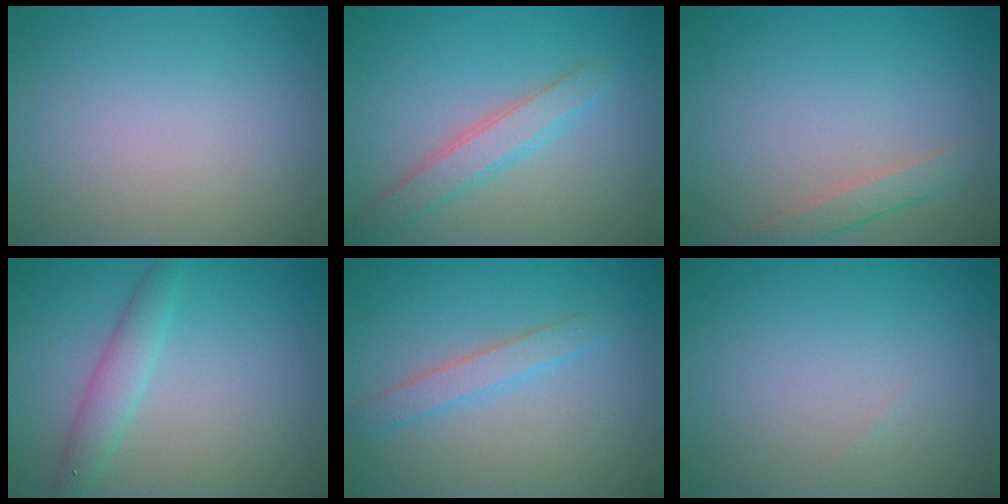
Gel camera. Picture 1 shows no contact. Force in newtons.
{"total": 2.8, "press": 2.8, "slide": 0.1}
{"total": 1.8, "press": 1.8, "slide": 0.1}
{"total": 2.5, "press": 2.5, "slide": 0.2}
{"total": 2.0, "press": 2.0, "slide": 0.2}
{"total": 0.0}